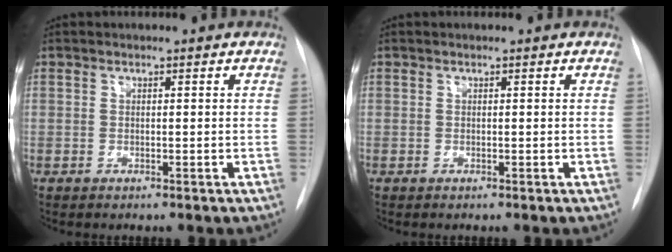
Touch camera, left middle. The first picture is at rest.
{"total": 0.0}